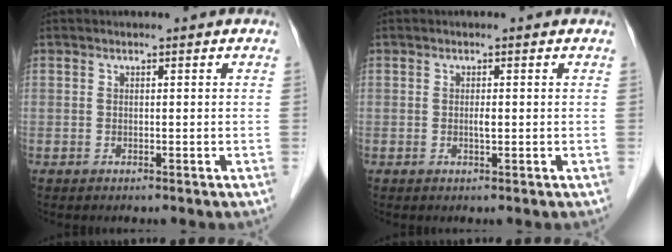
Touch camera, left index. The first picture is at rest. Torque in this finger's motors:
{"motor_torque": [0.29, 0.20, 0.02, 0.02]}